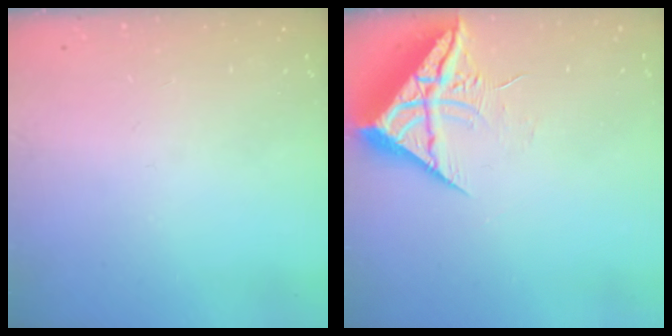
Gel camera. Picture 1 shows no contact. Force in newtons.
{"total": 10.0, "press": 9.9, "slide": 1.0}